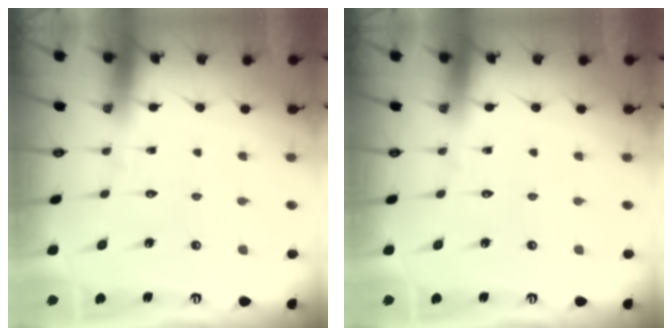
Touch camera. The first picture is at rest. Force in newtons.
{"total": 0.0}